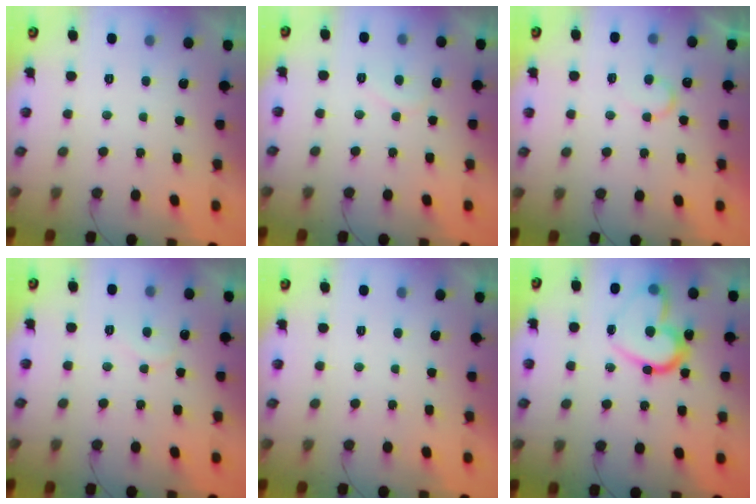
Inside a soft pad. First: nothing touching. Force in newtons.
{"total": 5.5, "press": 5.5, "slide": 0.4}
{"total": 6.8, "press": 6.8, "slide": 0.6}
{"total": 4.4, "press": 4.4, "slide": 0.4}
{"total": 1.7, "press": 1.7, "slide": 0.1}
{"total": 16.6, "press": 16.5, "slide": 1.6}